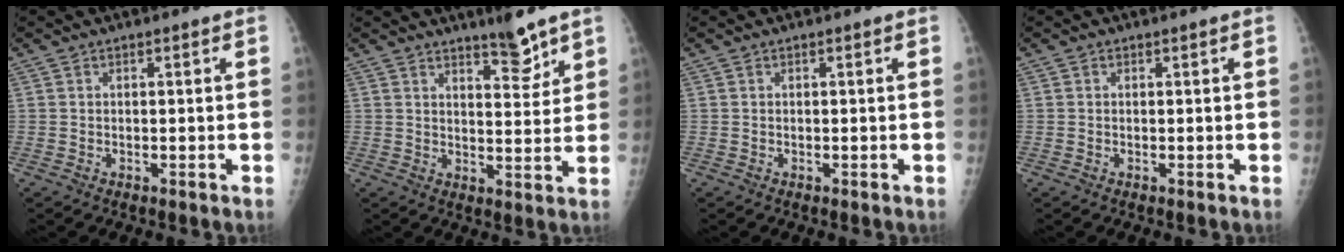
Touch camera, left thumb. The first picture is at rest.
{"total": 5.6, "force": [4.5, 1.2, 3.1], "torque": [-0.032, -0.039, 0.068]}
{"total": 0.0}
{"total": 0.0}